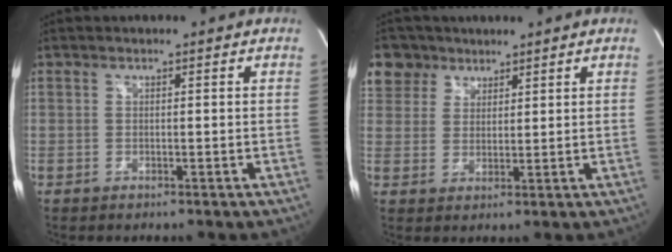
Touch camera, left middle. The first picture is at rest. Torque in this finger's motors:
{"motor_torque": [0.28, -0.19, 0.12, 0.06]}